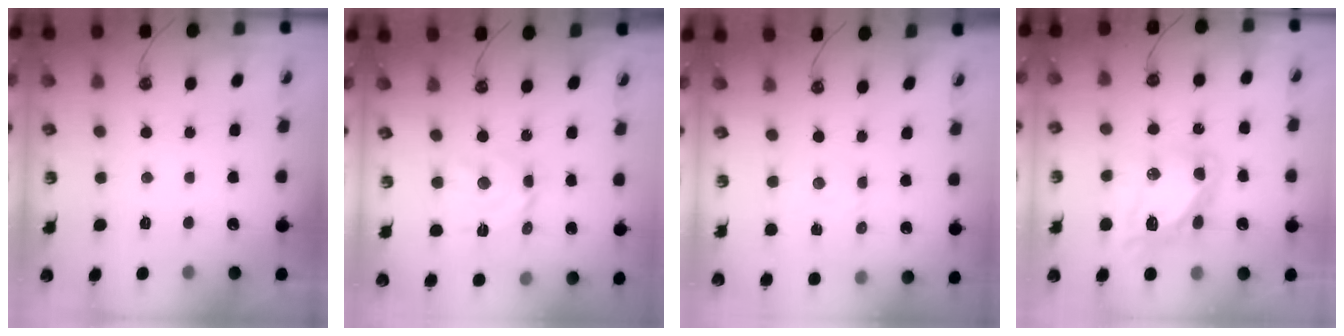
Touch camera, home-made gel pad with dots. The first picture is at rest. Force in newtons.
{"total": 10.5, "press": 10.5, "slide": 0.7}
{"total": 3.2, "press": 3.2, "slide": 0.5}
{"total": 14.0, "press": 13.9, "slide": 1.7}